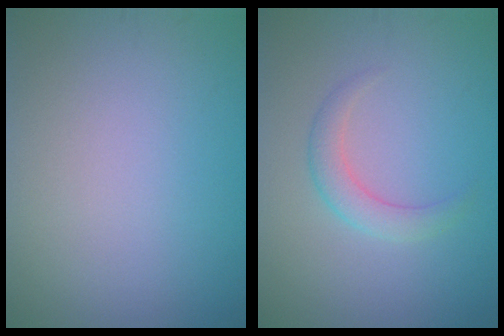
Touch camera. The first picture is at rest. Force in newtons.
{"total": 2.2, "press": 2.2, "slide": 0.0}